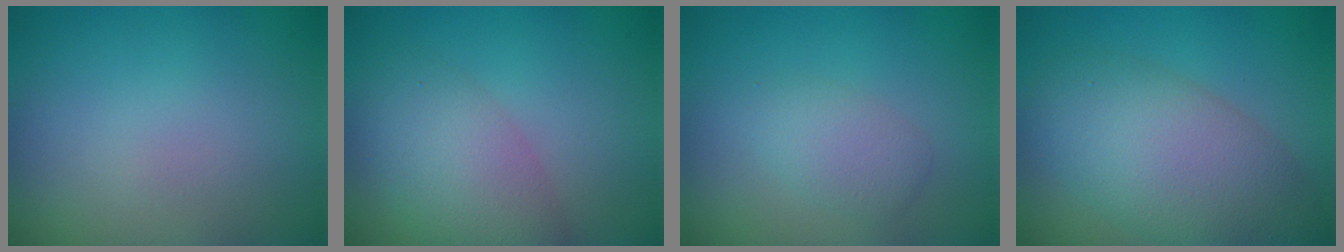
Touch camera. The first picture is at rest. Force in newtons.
{"total": 4.7, "press": 4.7, "slide": 0.1}
{"total": 2.0, "press": 2.0, "slide": 0.0}
{"total": 7.7, "press": 7.7, "slide": 0.3}